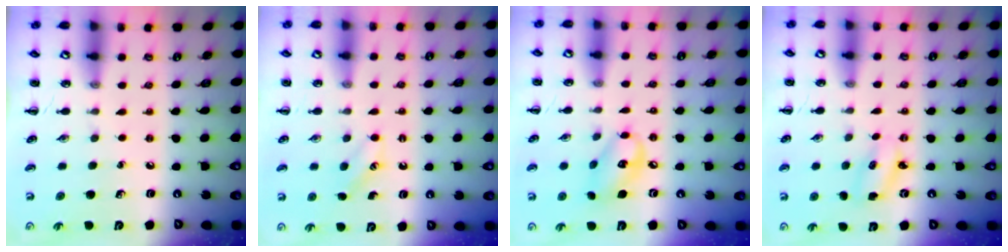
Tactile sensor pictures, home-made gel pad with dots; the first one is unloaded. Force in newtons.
{"total": 3.0, "press": 2.9, "slide": 0.7}
{"total": 10.1, "press": 9.9, "slide": 1.9}
{"total": 2.8, "press": 2.8, "slide": 0.6}